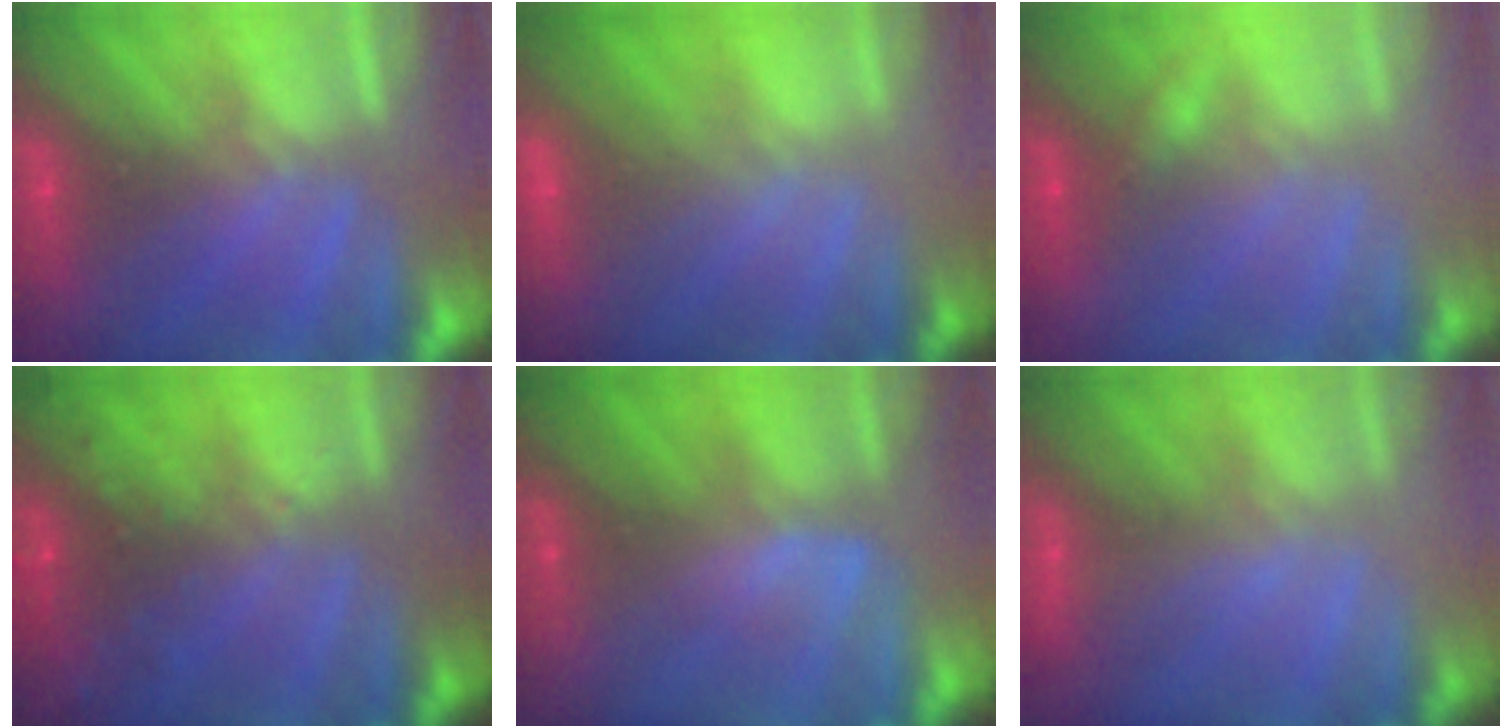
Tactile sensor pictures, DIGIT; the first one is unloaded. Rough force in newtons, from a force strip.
{"total": 2.3}
{"total": 2.4}
{"total": 8.0}
{"total": 2.7}
{"total": 2.2}